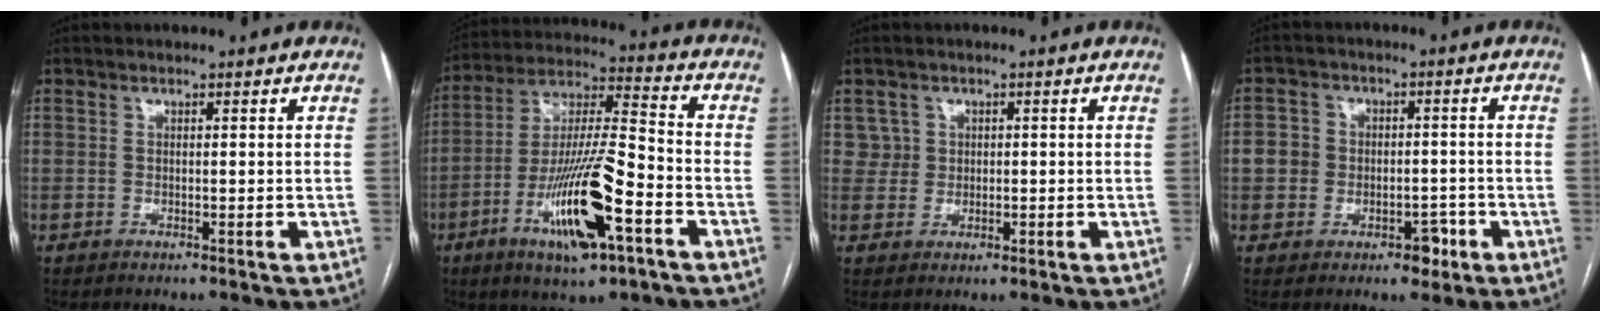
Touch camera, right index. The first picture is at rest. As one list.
[{"total": 17.0, "force": [-7.3, 2.8, 15.1], "torque": [-0.291, -0.011, -0.122]}, {"total": 2.8, "force": [0.9, 2.6, -0.2], "torque": [0.017, 0.006, 0.013]}, {"total": 6.5, "force": [-2.0, 5.4, 3.1], "torque": [-0.032, 0.024, -0.024]}]